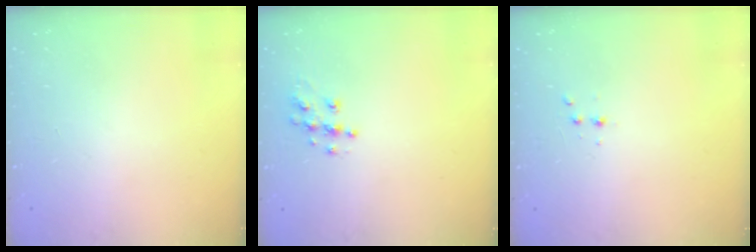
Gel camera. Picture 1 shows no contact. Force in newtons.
{"total": 7.8, "press": 7.8, "slide": 0.2}
{"total": 2.9, "press": 2.7, "slide": 1.0}